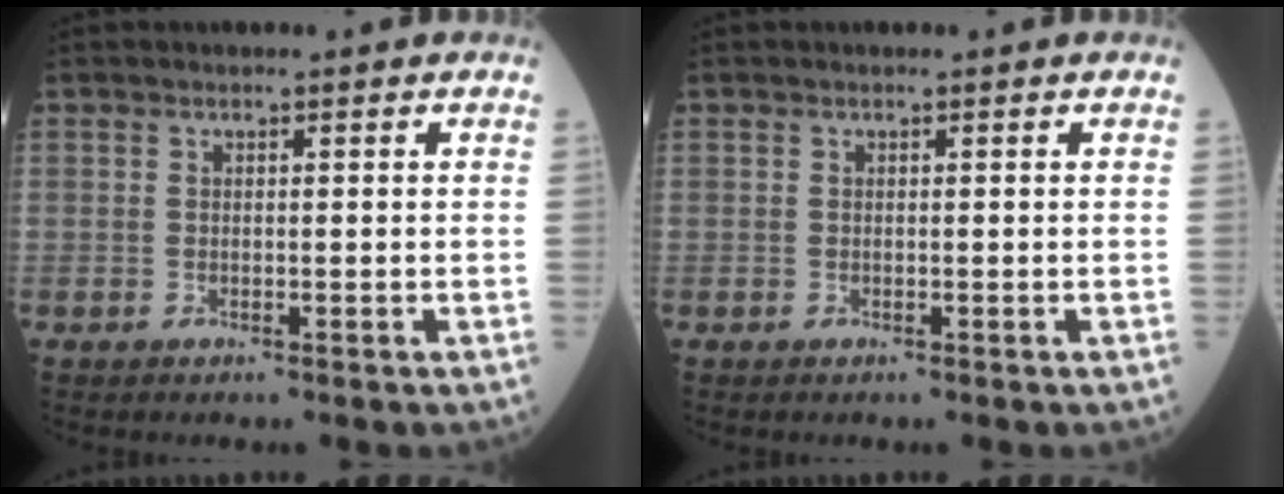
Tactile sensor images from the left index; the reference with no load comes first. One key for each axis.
{"total": 0.0}